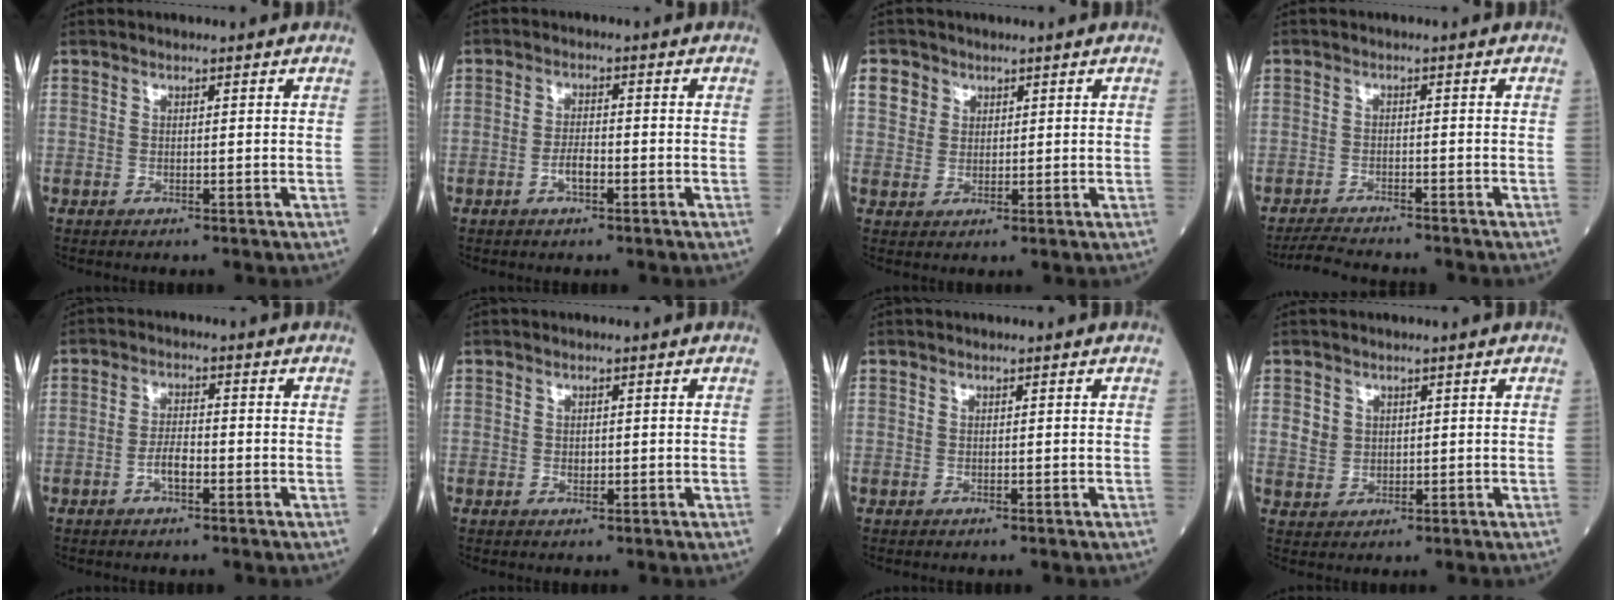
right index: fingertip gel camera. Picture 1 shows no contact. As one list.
[{"total": 2.5, "force": [-1.1, 0.8, 2.1], "torque": [-0.041, 0.002, -0.022]}, {"total": 2.2, "force": [0.8, 2.0, 0.3], "torque": [0.004, 0.010, 0.011]}, {"total": 4.5, "force": [-4.3, 0.4, 1.0], "torque": [-0.023, -0.019, -0.077]}, {"total": 3.0, "force": [-1.3, 1.0, 2.5], "torque": [-0.048, 0.003, -0.026]}, {"total": 0.9, "force": [0.0, 0.7, 0.6], "torque": [-0.011, 0.000, -0.001]}, {"total": 0.0}, {"total": 2.8, "force": [0.8, 2.6, 0.9], "torque": [-0.016, 0.006, 0.020]}]